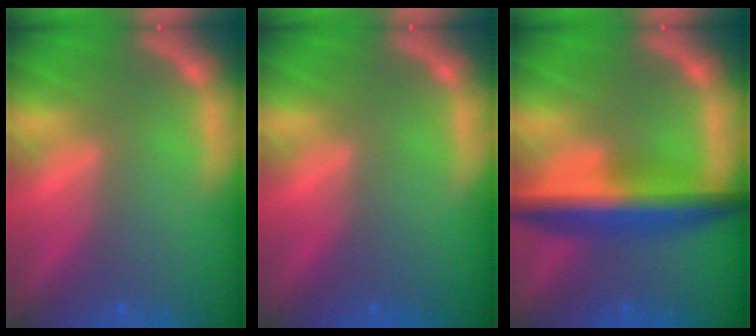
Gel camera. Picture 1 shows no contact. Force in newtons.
{"total": 0.0}
{"total": 7.0}